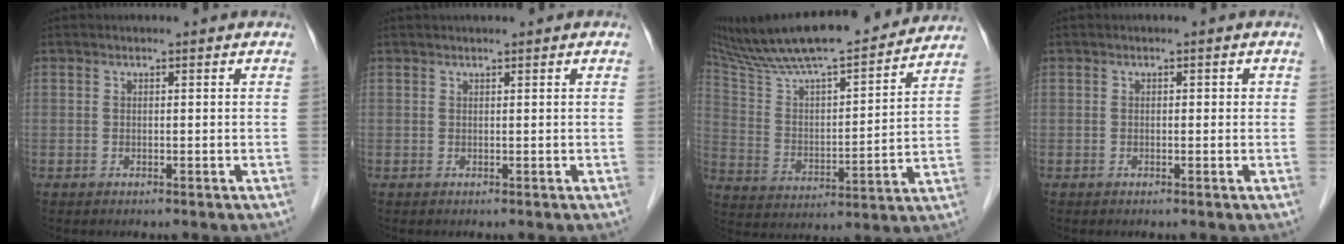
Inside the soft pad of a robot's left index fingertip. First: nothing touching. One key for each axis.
{"total": 1.5, "fx": 1.2, "fy": 0.1, "fz": 0.9, "tx": -0.008, "ty": 0.023, "tz": 0.019}
{"total": 25.0, "fx": 22.1, "fy": 3.0, "fz": 11.3, "tx": -0.198, "ty": 0.018, "tz": 0.345}
{"total": 1.0, "fx": 0.1, "fy": 0.6, "fz": 0.8, "tx": -0.012, "ty": 0.010, "tz": 0.001}